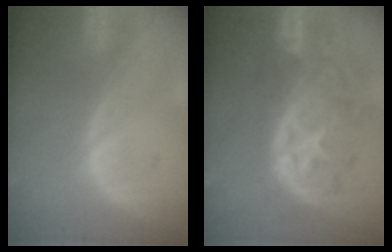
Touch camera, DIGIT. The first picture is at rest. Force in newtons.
{"total": 11.2, "press": 9.8, "slide": 5.3}